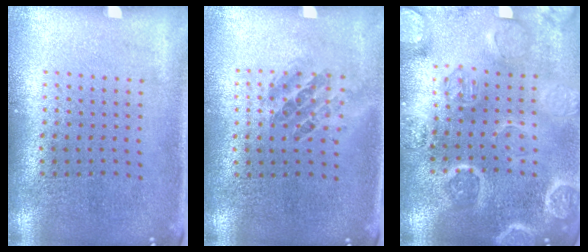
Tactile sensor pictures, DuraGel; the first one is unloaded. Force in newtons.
{"total": 0.9, "press": 0.8, "slide": 0.4}
{"total": 3.9, "press": 3.6, "slide": 1.4}